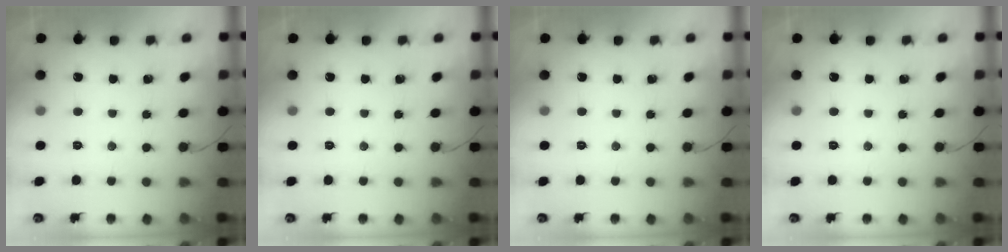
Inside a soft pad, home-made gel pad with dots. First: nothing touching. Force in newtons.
{"total": 0.0}
{"total": 0.0}
{"total": 0.0}